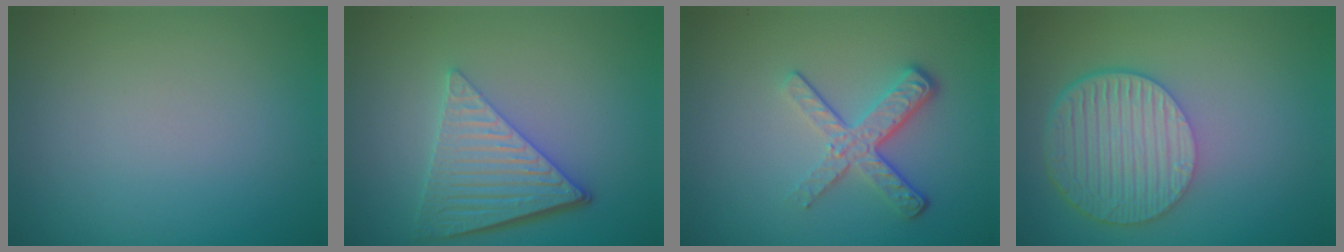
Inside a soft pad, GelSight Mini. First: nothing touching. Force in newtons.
{"total": 5.8, "press": 4.4, "slide": 3.8}
{"total": 3.7, "press": 2.6, "slide": 2.6}
{"total": 6.9, "press": 4.9, "slide": 4.9}